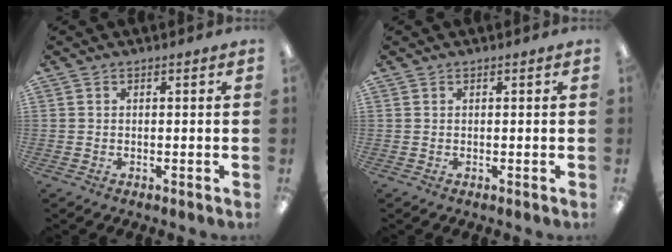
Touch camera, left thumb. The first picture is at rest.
{"total": 0.0}